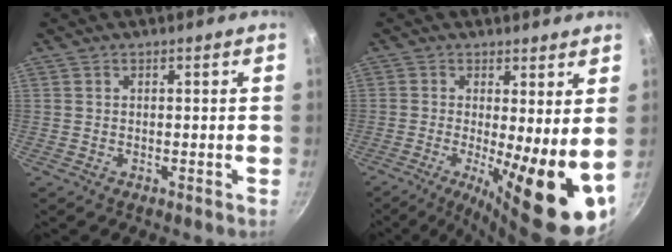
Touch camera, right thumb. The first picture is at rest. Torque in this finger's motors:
{"motor_torque": [0.01, 1.43, 0.03, 0.09, 0.43]}